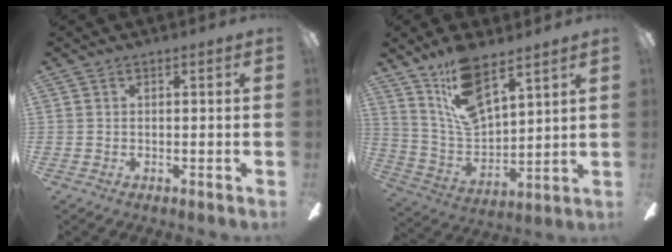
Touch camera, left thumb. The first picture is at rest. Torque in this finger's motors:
{"motor_torque": [0.34, 0.39, 0.24, -0.11, 0.16]}